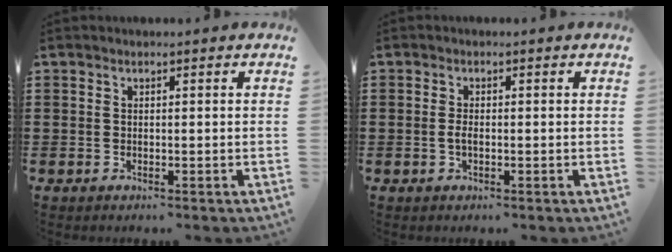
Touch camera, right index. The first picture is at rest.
{"total": 1.5, "force": [-0.3, 0.5, 1.4], "torque": [-0.034, -0.005, -0.008]}